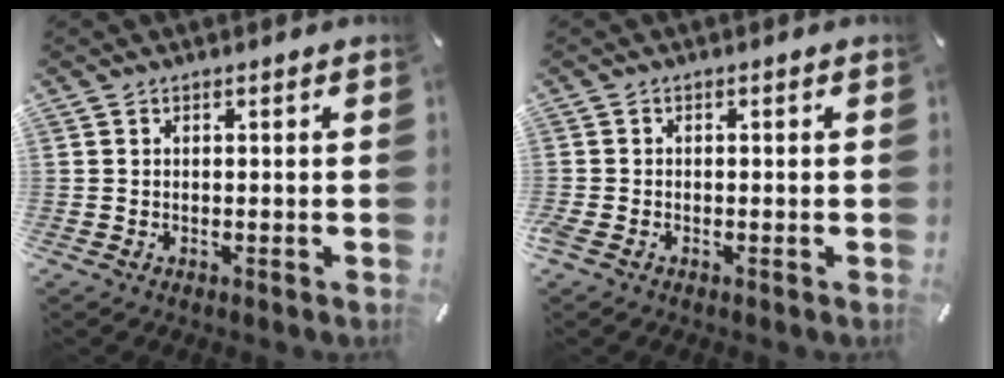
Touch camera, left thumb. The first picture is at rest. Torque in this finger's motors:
{"motor_torque": [-0.28, 0.38, 0.12, -0.02, 0.12]}